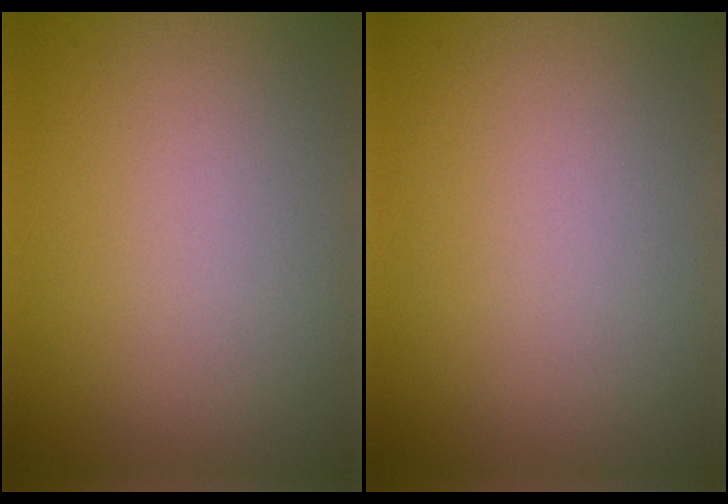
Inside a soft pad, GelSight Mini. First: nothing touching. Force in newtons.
{"total": 0.0}